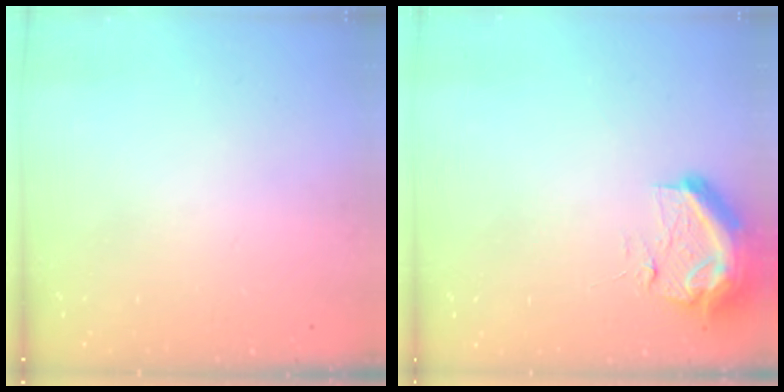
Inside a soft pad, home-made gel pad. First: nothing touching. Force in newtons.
{"total": 14.4, "press": 11.8, "slide": 8.4}